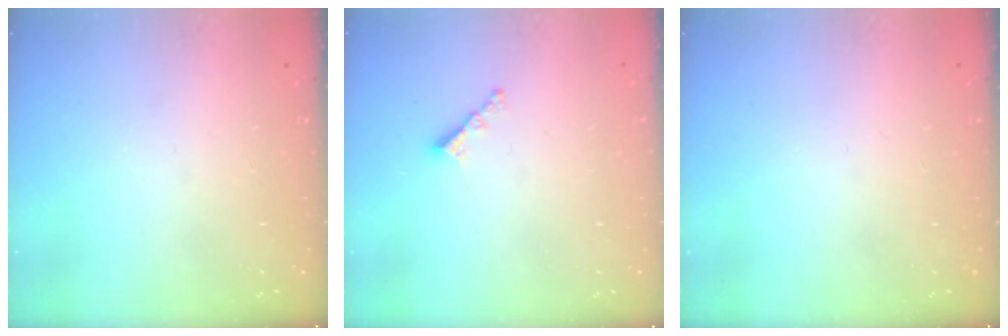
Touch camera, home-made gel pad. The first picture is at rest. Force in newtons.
{"total": 2.9, "press": 2.9, "slide": 0.5}
{"total": 0.0}